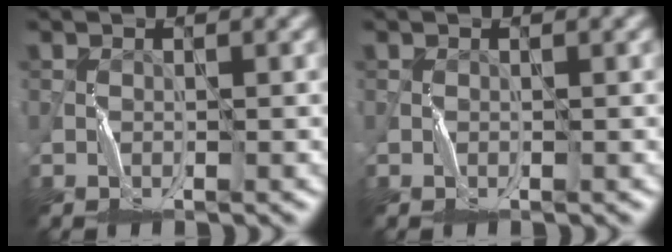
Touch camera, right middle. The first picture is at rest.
{"total": 0.0}